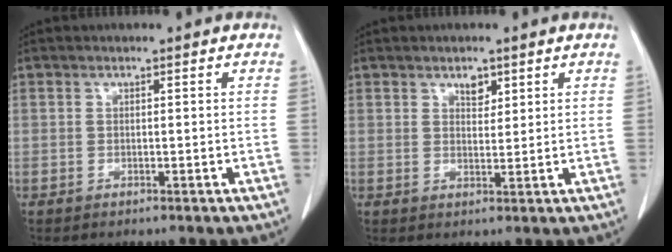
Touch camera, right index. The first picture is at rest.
{"total": 2.4, "force": [1.6, 1.4, 1.2], "torque": [-0.016, -0.003, 0.029]}